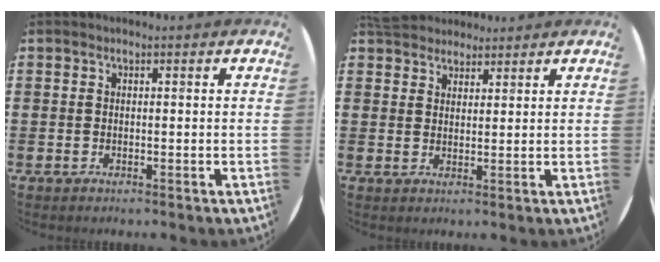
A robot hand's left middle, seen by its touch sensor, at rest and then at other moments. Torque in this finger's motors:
{"motor_torque": [0.85, -1.07, 0.01, 0.02]}